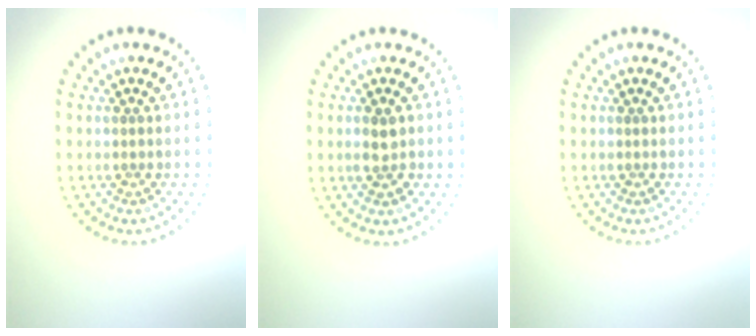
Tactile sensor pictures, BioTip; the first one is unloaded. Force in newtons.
{"total": 1.9, "press": 1.9, "slide": 0.4}
{"total": 0.0}